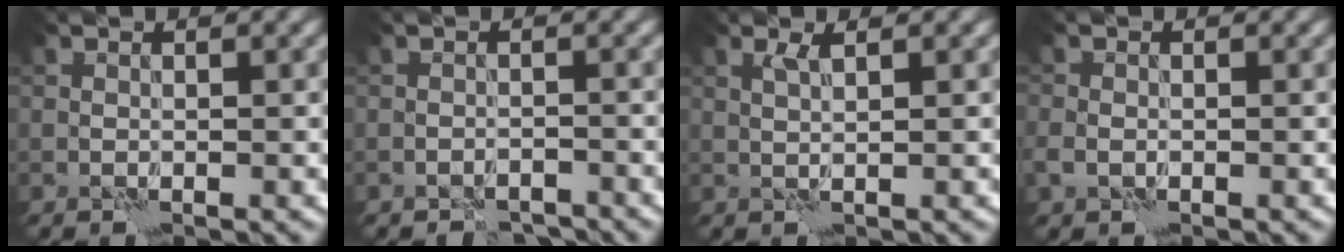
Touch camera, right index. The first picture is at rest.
{"total": 2.1, "force": [-2.0, 0.6, 0.4], "torque": [-0.002, 0.000, -0.032]}
{"total": 1.3, "force": [0.8, 0.0, 0.9], "torque": [-0.024, 0.001, 0.013]}
{"total": 1.4, "force": [-0.4, 1.2, 0.6], "torque": [-0.015, -0.004, -0.012]}